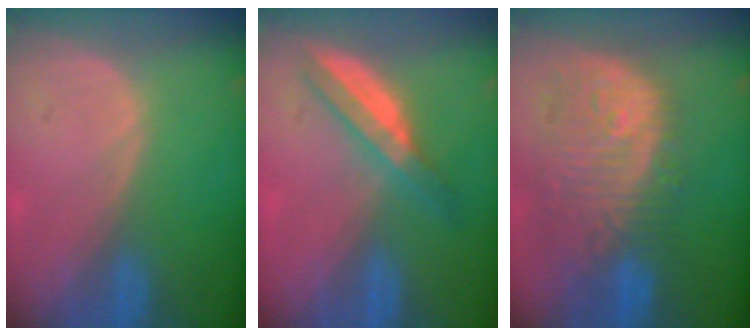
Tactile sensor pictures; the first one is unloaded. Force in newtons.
{"total": 6.0, "press": 5.2, "slide": 3.0}
{"total": 12.0, "press": 10.8, "slide": 5.3}